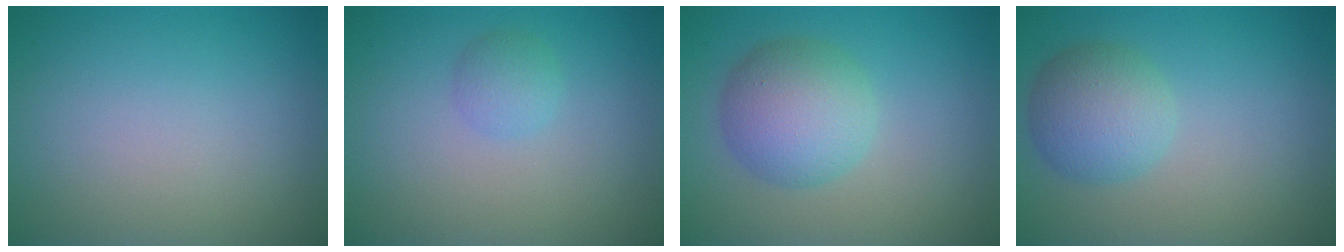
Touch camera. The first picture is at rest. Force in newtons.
{"total": 1.5, "press": 1.5, "slide": 0.1}
{"total": 5.3, "press": 5.3, "slide": 0.2}
{"total": 4.2, "press": 4.2, "slide": 0.1}